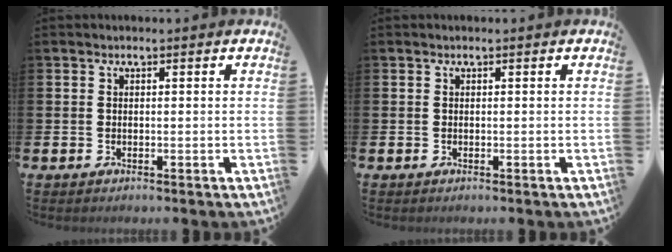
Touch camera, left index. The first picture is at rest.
{"total": 0.0}